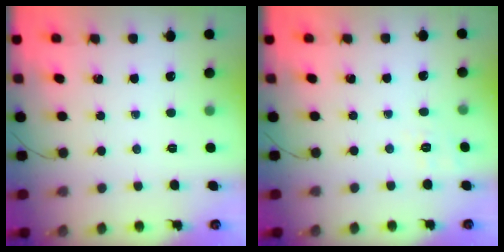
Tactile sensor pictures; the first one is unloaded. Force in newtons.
{"total": 3.2, "press": 2.6, "slide": 1.9}